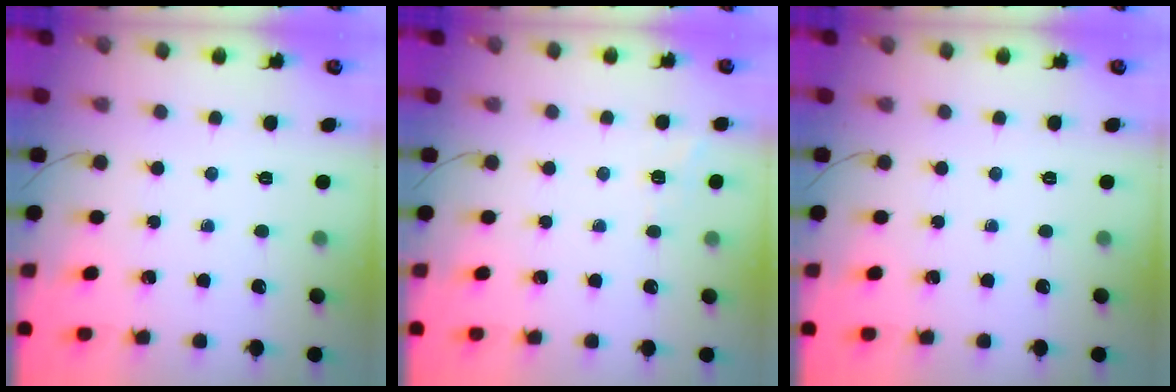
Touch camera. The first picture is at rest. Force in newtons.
{"total": 7.0, "press": 6.8, "slide": 1.7}
{"total": 0.0}